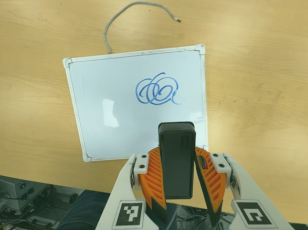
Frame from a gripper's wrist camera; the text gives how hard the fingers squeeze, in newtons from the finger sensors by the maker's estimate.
{"total": 6.7, "left": 6.3, "right": 7.1}